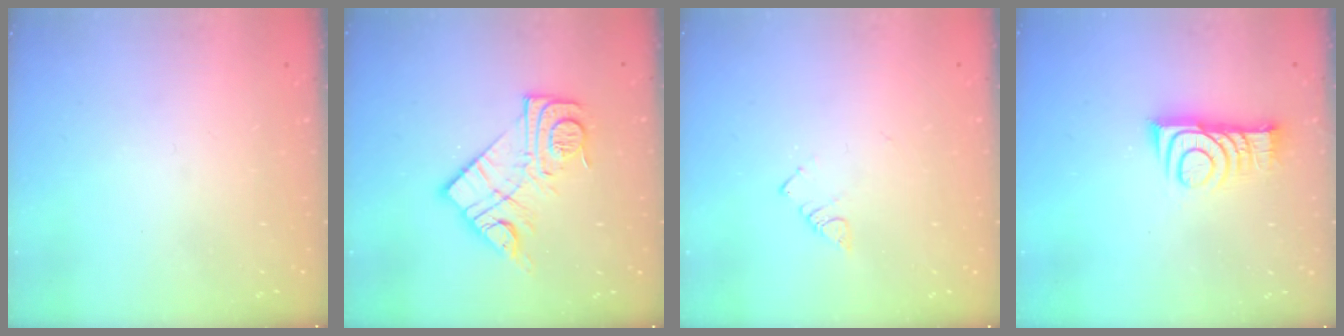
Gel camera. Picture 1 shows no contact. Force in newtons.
{"total": 14.6, "press": 14.5, "slide": 0.8}
{"total": 2.7, "press": 2.7, "slide": 0.4}
{"total": 9.6, "press": 9.6, "slide": 0.1}